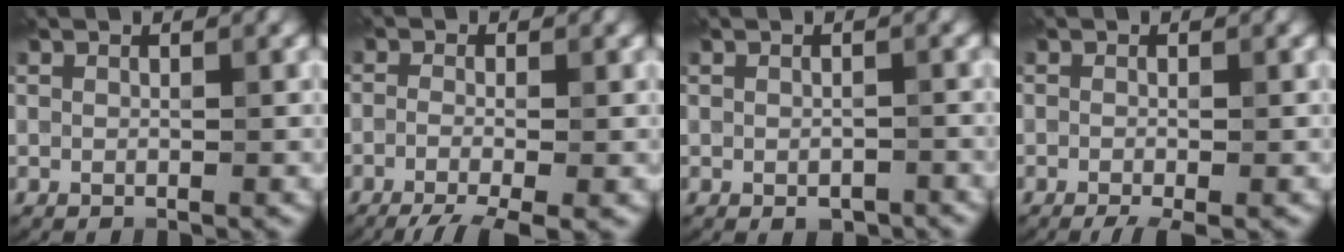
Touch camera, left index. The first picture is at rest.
{"total": 5.2, "force": [-3.1, 1.4, 3.9], "torque": [-0.066, -0.011, -0.058]}
{"total": 1.6, "force": [-0.8, 0.8, 1.1], "torque": [-0.016, -0.006, -0.008]}
{"total": 2.2, "force": [-1.3, 0.5, 1.7], "torque": [-0.029, -0.008, -0.023]}